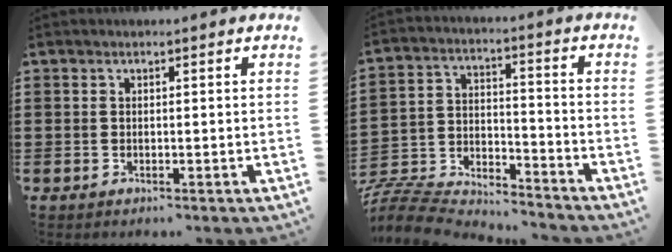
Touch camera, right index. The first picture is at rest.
{"total": 7.1, "force": [-7.0, 0.8, 0.7], "torque": [-0.026, -0.001, -0.143]}